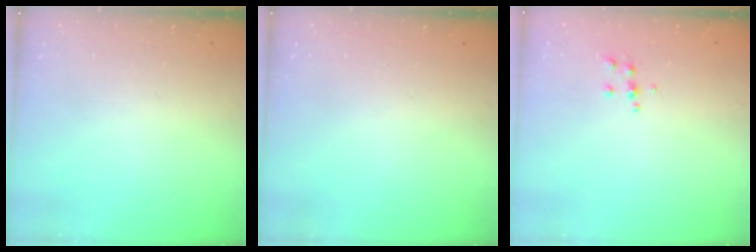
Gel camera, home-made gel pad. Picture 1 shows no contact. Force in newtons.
{"total": 0.0}
{"total": 5.2, "press": 5.0, "slide": 1.1}